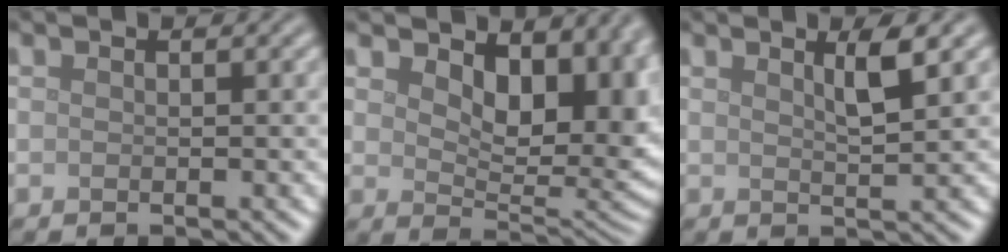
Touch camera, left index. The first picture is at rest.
{"total": 9.0, "force": [3.5, 5.0, 6.6], "torque": [-0.097, -0.014, 0.062]}
{"total": 2.5, "force": [1.3, 0.4, 2.0], "torque": [-0.028, 0.003, 0.019]}